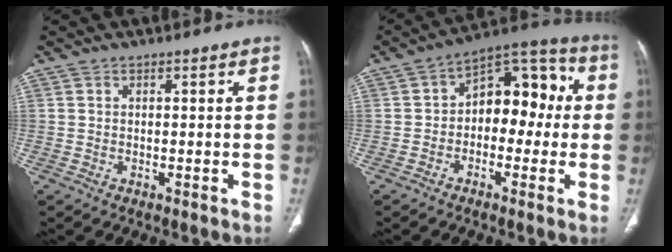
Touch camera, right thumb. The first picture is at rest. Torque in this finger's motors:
{"motor_torque": [-0.39, 0.98, 0.26, 0.43, 0.16]}